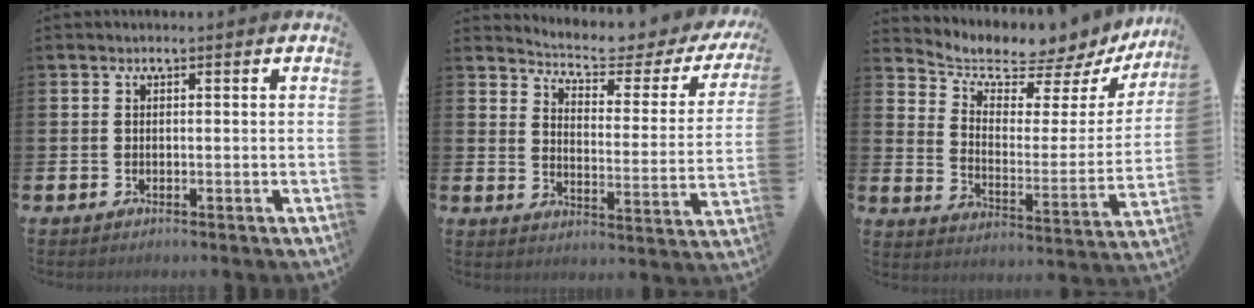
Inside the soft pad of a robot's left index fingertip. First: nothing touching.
{"total": 5.3, "force": [4.9, 0.9, 1.9], "torque": [-0.056, -0.042, 0.074]}
{"total": 5.9, "force": [5.6, 1.5, 1.0], "torque": [-0.048, -0.055, 0.087]}